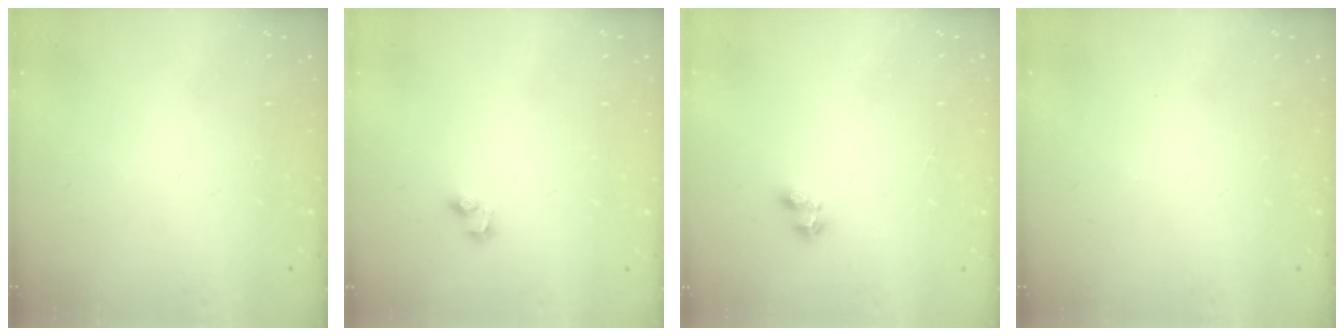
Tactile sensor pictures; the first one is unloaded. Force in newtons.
{"total": 2.7, "press": 2.5, "slide": 1.2}
{"total": 2.2, "press": 2.1, "slide": 0.7}
{"total": 0.0}